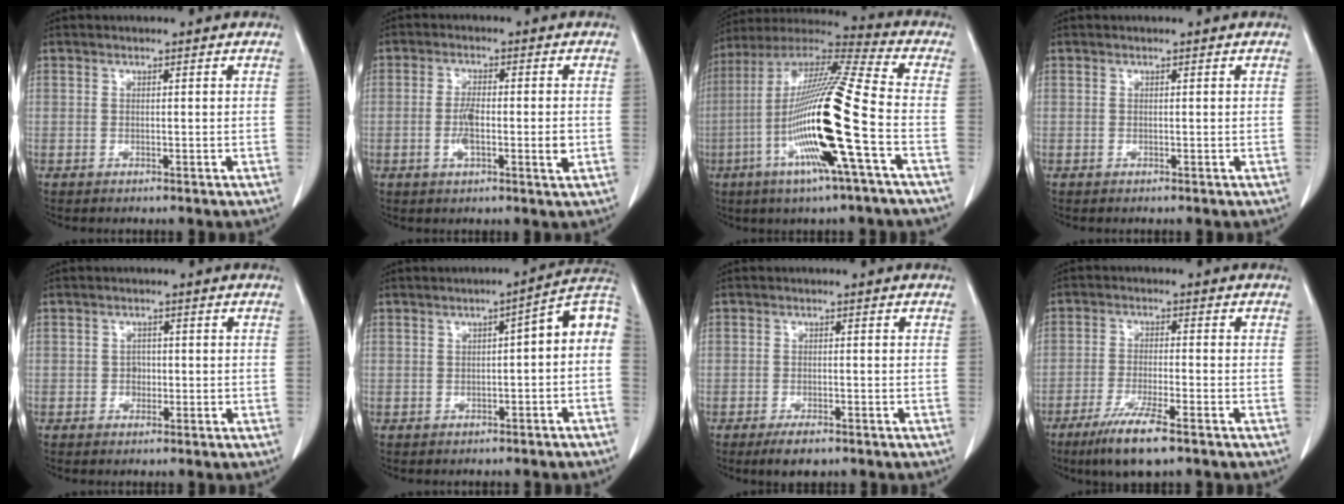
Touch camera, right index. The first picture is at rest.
{"total": 6.0, "force": [-1.0, 1.4, 5.8], "torque": [-0.106, -0.001, -0.019]}
{"total": 20.9, "force": [-5.5, -0.2, 20.1], "torque": [-0.406, -0.018, -0.116]}
{"total": 0.0}
{"total": 1.5, "force": [-0.3, 1.3, 0.7], "torque": [-0.007, 0.006, -0.004]}
{"total": 7.7, "force": [-0.6, 1.7, 7.5], "torque": [-0.095, 0.031, -0.011]}
{"total": 3.1, "force": [-2.2, 1.2, 1.9], "torque": [-0.037, -0.004, -0.031]}
{"total": 8.0, "force": [-5.2, 0.6, 6.0], "torque": [-0.115, -0.020, -0.091]}